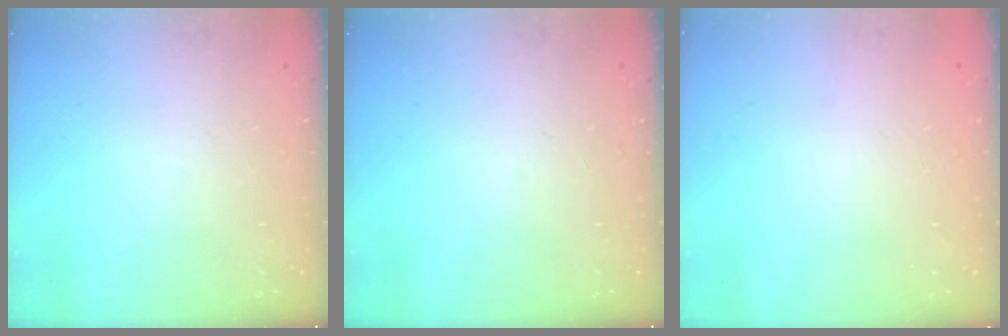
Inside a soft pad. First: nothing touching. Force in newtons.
{"total": 0.0}
{"total": 0.0}